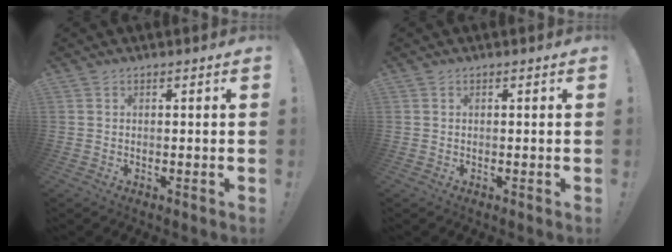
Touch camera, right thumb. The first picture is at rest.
{"total": 0.0}